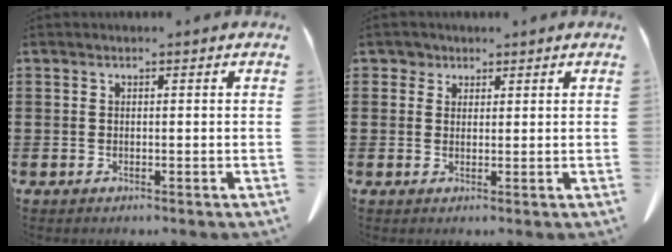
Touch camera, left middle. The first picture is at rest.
{"total": 2.0, "force": [1.3, 1.5, 0.3], "torque": [-0.015, 0.008, 0.024]}